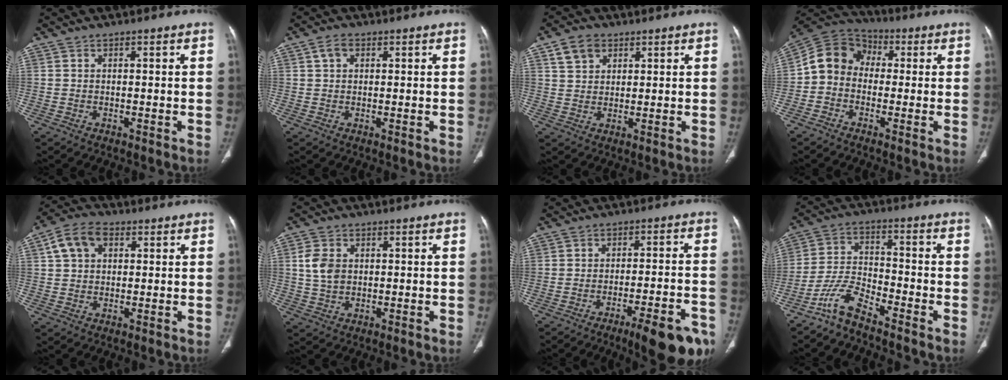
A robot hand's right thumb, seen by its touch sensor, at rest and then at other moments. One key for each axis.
{"total": 2.6, "fx": 1.0, "fy": 1.8, "fz": 1.6, "tx": -0.027, "ty": 0.007, "tz": 0.019}
{"total": 5.4, "fx": 2.8, "fy": 3.9, "fz": 2.5, "tx": -0.027, "ty": -0.009, "tz": 0.054}
{"total": 9.3, "fx": -0.5, "fy": 8.0, "fz": 4.8, "tx": -0.077, "ty": 0.035, "tz": -0.028}
{"total": 7.8, "fx": 2.6, "fy": 5.5, "fz": 4.9, "tx": -0.083, "ty": 0.012, "tz": 0.040}
{"total": 5.3, "fx": 0.8, "fy": 3.9, "fz": 3.5, "tx": -0.062, "ty": 0.001, "tz": 0.016}
{"total": 13.1, "fx": -8.1, "fy": 3.1, "fz": 9.9, "tx": -0.106, "ty": 0.048, "tz": -0.110}
{"total": 6.6, "fx": -5.7, "fy": 1.3, "fz": 3.0, "tx": -0.064, "ty": 0.045, "tz": -0.124}